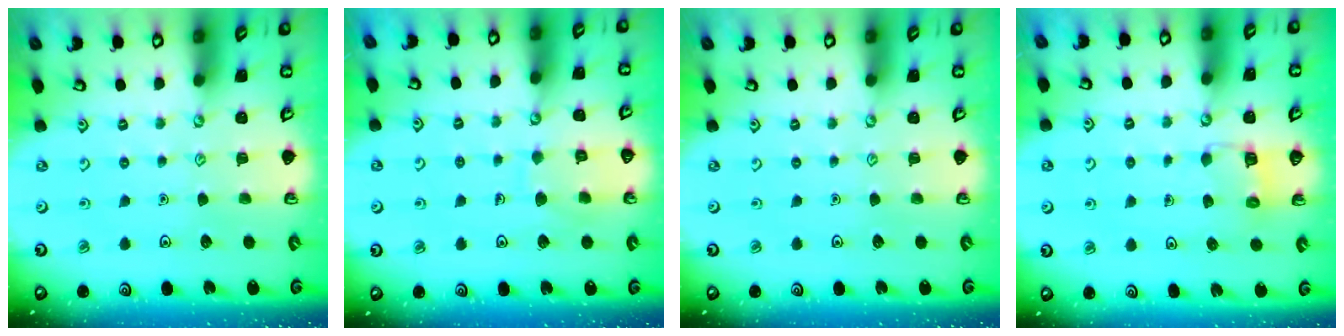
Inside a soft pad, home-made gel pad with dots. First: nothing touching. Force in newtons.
{"total": 7.3, "press": 7.2, "slide": 0.7}
{"total": 0.0}
{"total": 2.8, "press": 2.8, "slide": 0.2}